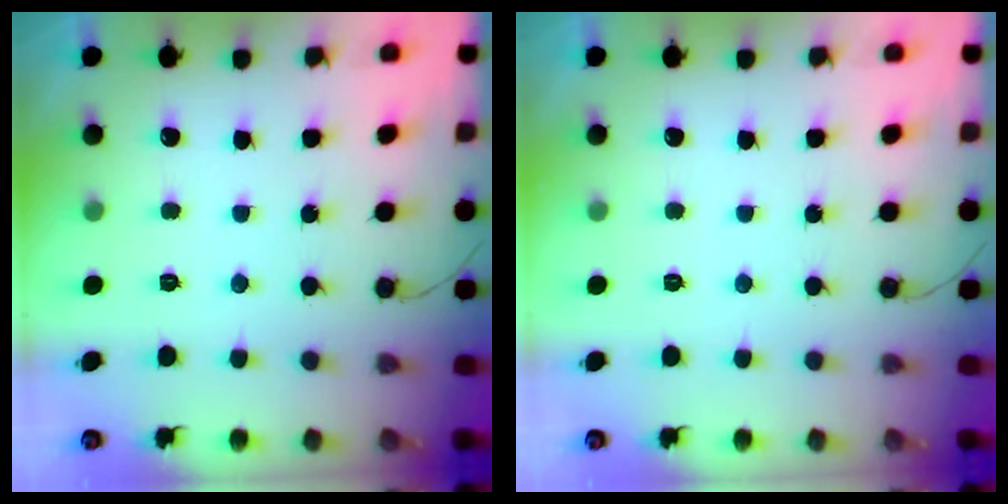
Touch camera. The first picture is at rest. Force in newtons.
{"total": 0.0}